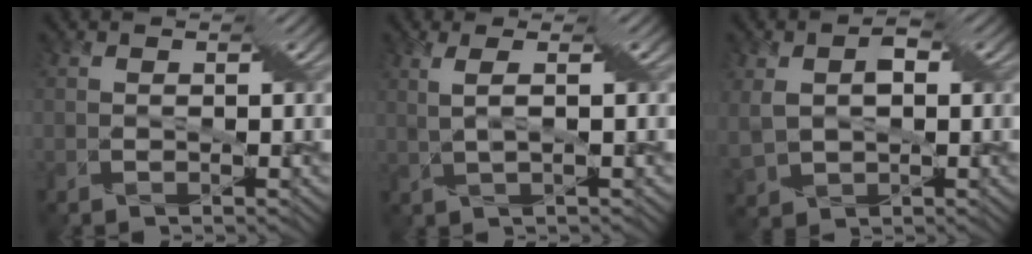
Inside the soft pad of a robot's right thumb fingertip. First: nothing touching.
{"total": 2.5, "force": [1.0, -0.8, 2.2], "torque": [-0.055, 0.009, 0.022]}
{"total": 5.2, "force": [1.0, 3.4, 3.8], "torque": [-0.096, -0.003, 0.022]}